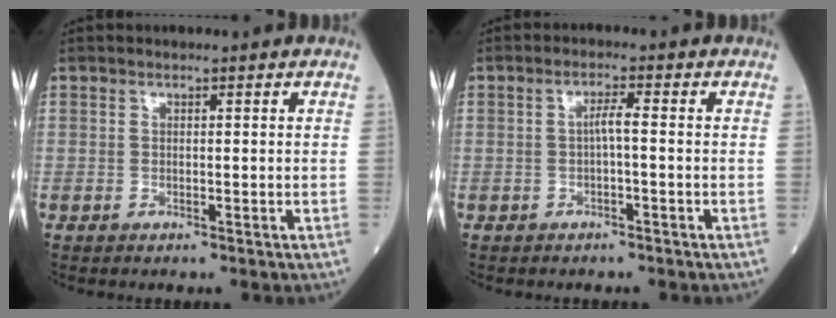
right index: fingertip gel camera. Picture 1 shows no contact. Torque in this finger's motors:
{"motor_torque": [0.32, -0.04, 0.18, 0.05]}